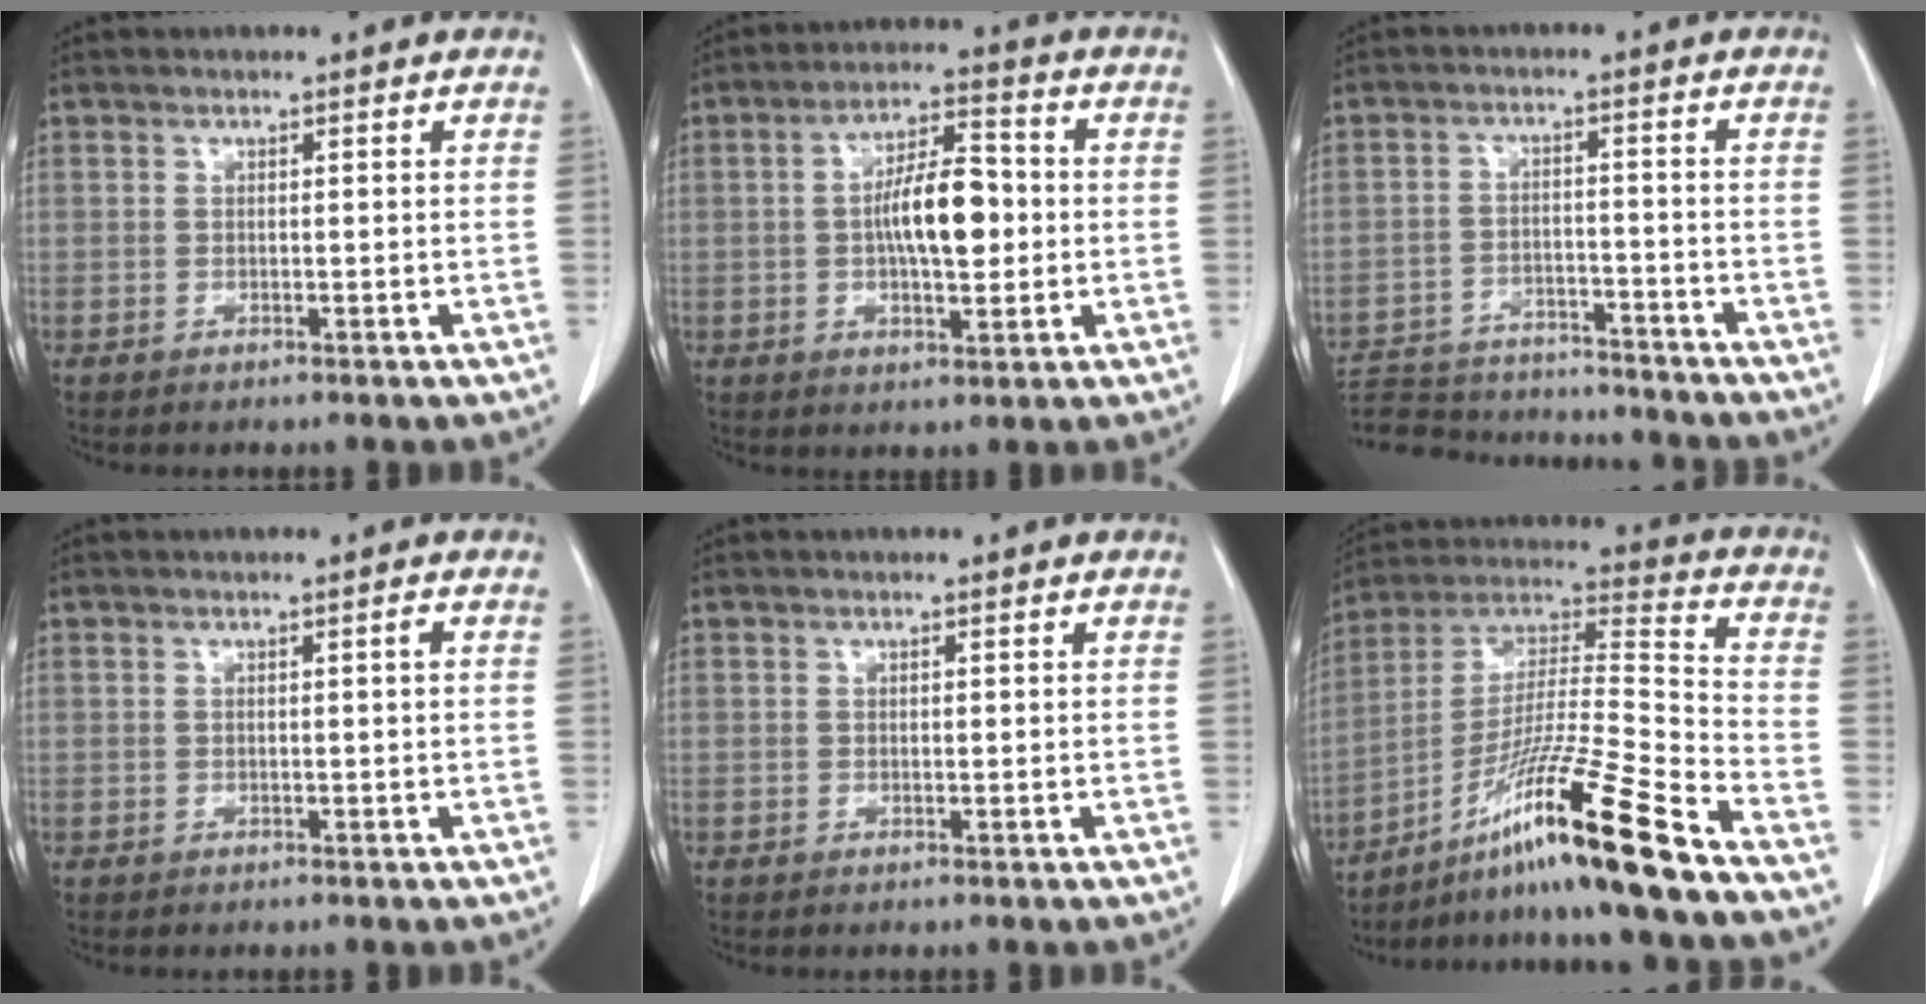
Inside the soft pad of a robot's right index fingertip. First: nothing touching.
{"total": 9.6, "force": [-0.2, 3.3, 9.0], "torque": [-0.163, 0.013, -0.005]}
{"total": 17.5, "force": [-16.3, 3.7, 5.1], "torque": [-0.112, -0.005, -0.238]}
{"total": 0.6, "force": [0.0, -0.1, 0.6], "torque": [-0.008, 0.000, 0.002]}
{"total": 0.0}
{"total": 18.2, "force": [-12.0, -2.0, 13.5], "torque": [-0.263, -0.010, -0.212]}